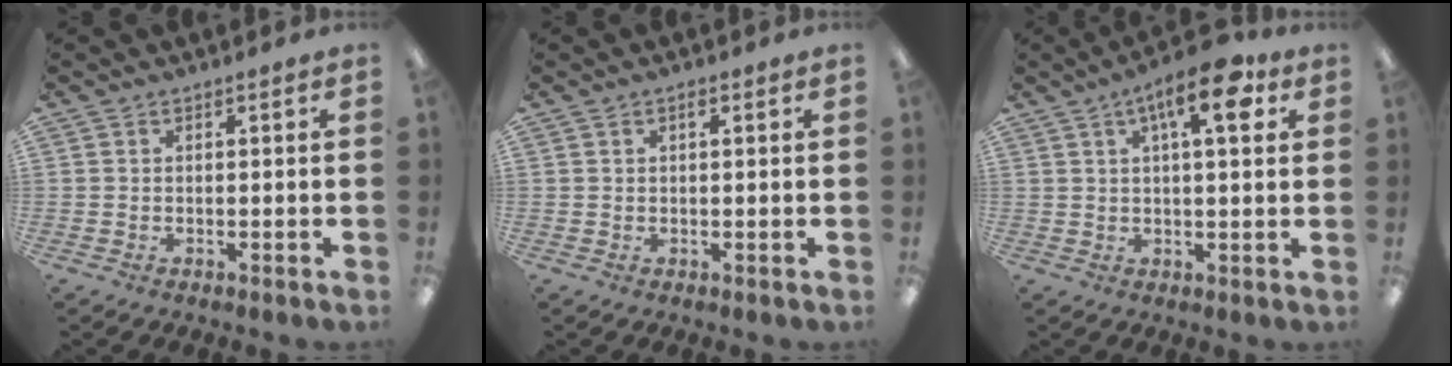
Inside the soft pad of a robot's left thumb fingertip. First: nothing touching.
{"total": 1.1, "force": [0.6, 0.5, 0.8], "torque": [-0.017, 0.004, 0.010]}
{"total": 12.0, "force": [5.5, 4.1, 9.8], "torque": [-0.138, -0.014, 0.085]}